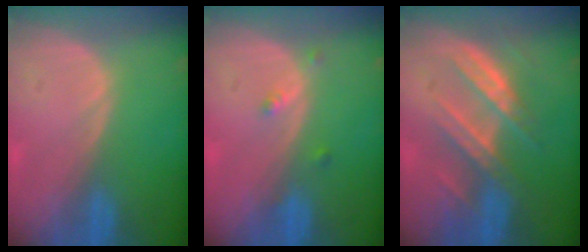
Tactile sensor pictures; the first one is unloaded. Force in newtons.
{"total": 1.9, "press": 1.5, "slide": 1.0}
{"total": 7.5, "press": 7.2, "slide": 1.9}